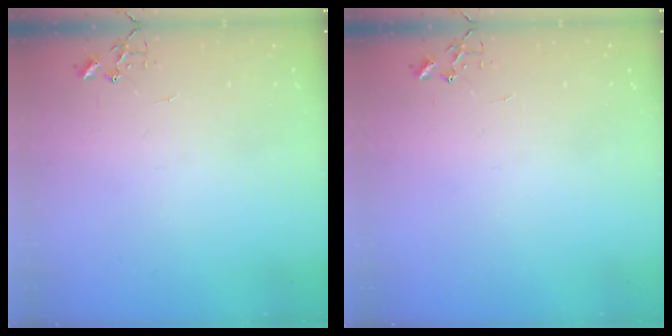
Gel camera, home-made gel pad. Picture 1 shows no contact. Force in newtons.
{"total": 0.0}